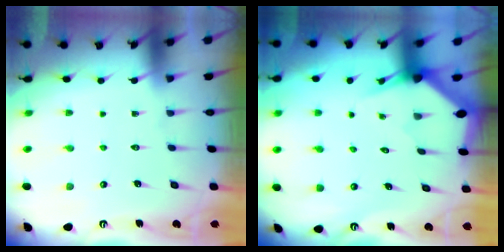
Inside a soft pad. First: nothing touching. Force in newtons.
{"total": 2.8, "press": 2.8, "slide": 0.1}